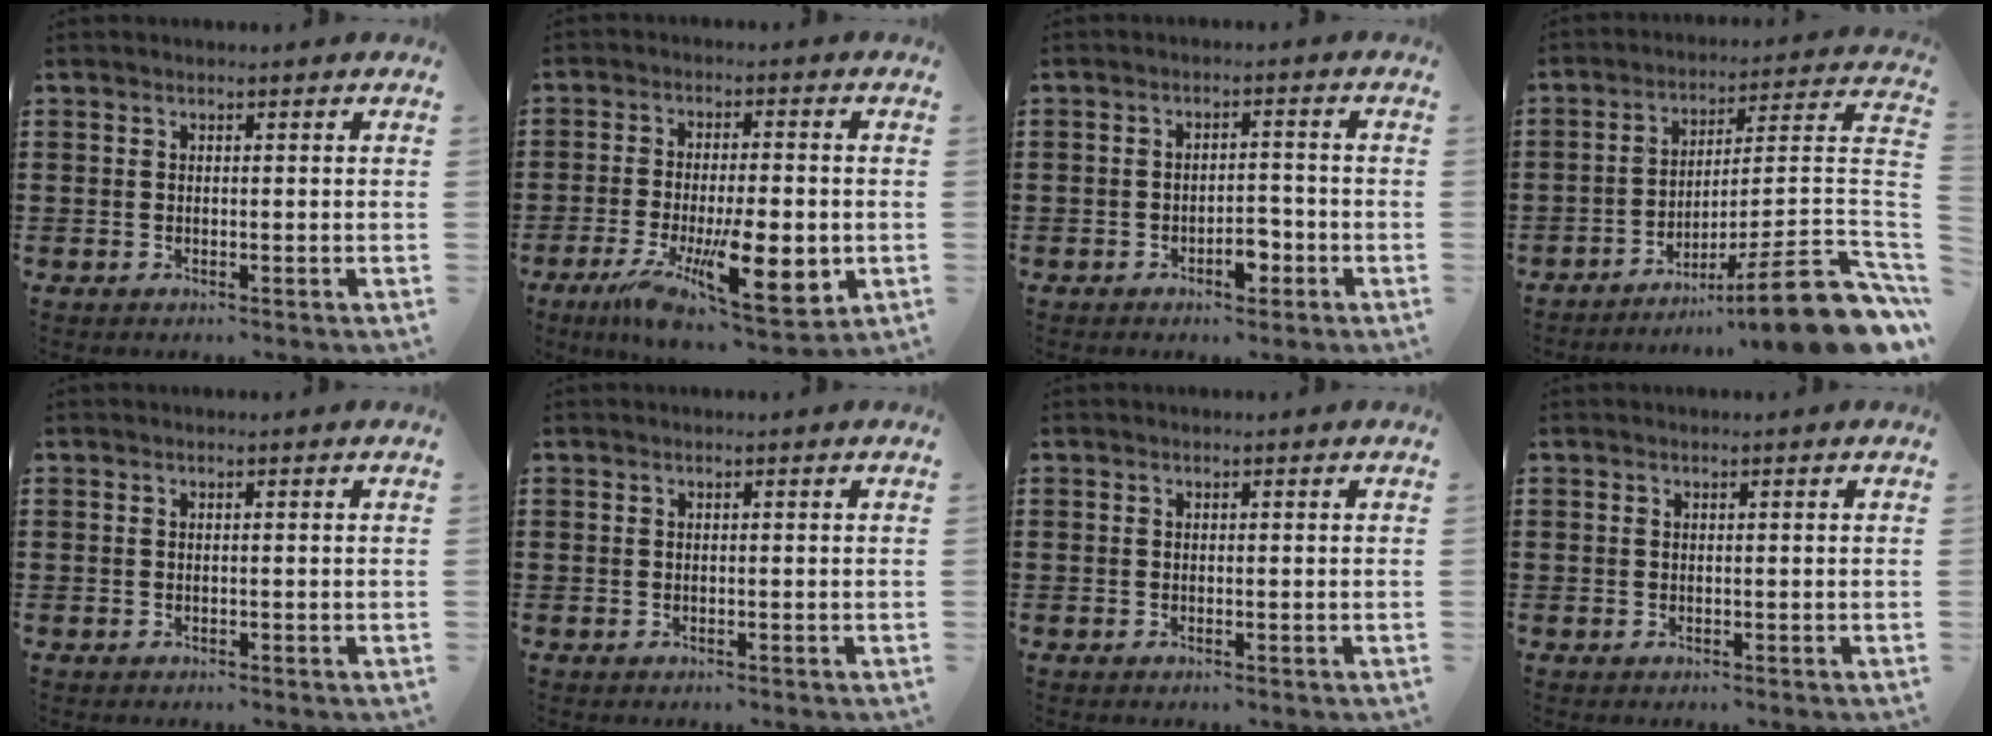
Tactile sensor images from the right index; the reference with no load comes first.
{"total": 15.0, "force": [-4.3, 5.5, 13.3], "torque": [-0.218, -0.018, -0.062]}
{"total": 3.8, "force": [-2.2, 1.7, 2.6], "torque": [-0.044, 0.005, -0.039]}
{"total": 13.1, "force": [-7.5, 0.5, 10.8], "torque": [-0.146, 0.004, -0.133]}
{"total": 0.0}
{"total": 0.0}
{"total": 0.0}
{"total": 0.0}